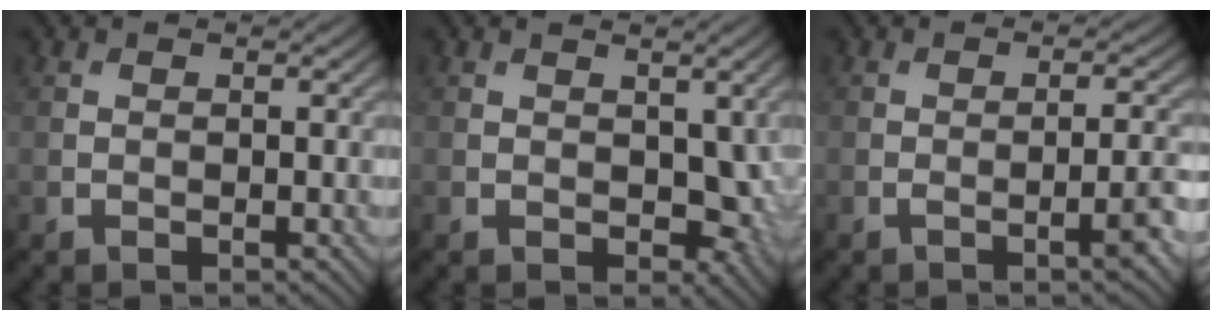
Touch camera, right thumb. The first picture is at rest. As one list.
[{"total": 3.7, "force": [0.2, 2.4, 2.8], "torque": [-0.042, -0.012, 0.009]}, {"total": 3.7, "force": [-1.2, 0.9, 3.4], "torque": [-0.047, 0.006, -0.022]}]